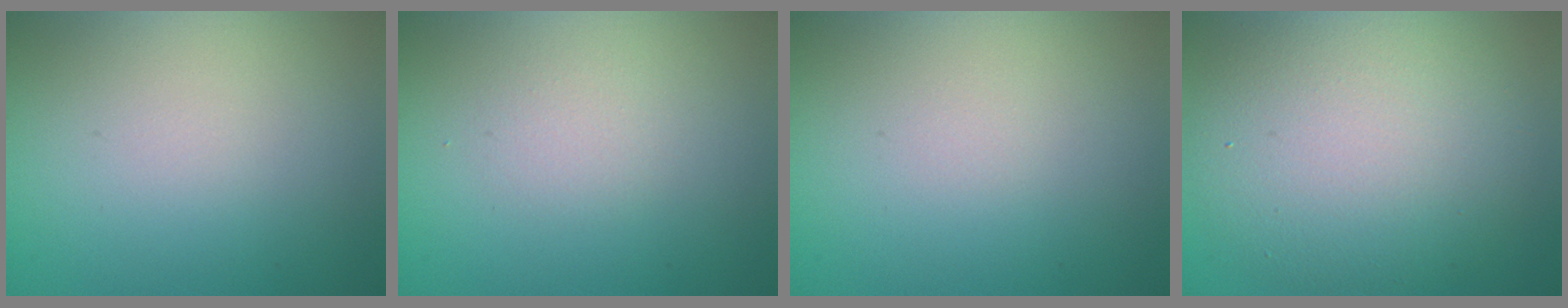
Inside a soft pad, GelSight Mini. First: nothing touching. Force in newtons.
{"total": 1.2, "press": 1.2, "slide": 0.1}
{"total": 0.0}
{"total": 8.8, "press": 8.8, "slide": 0.7}